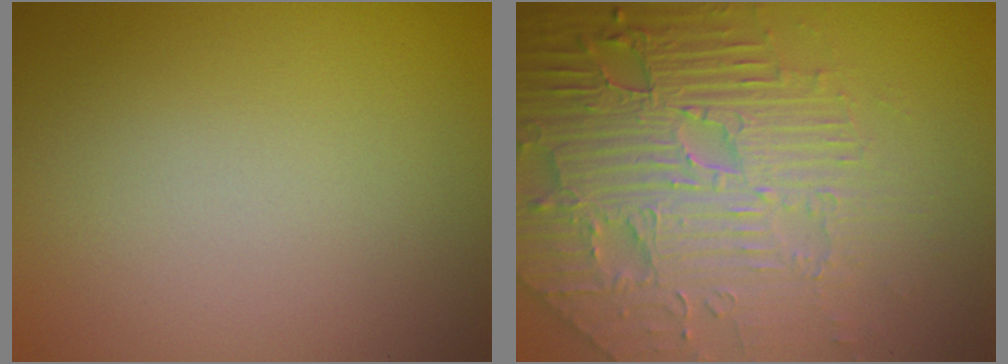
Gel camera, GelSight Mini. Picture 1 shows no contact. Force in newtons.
{"total": 7.6, "press": 6.1, "slide": 4.7}